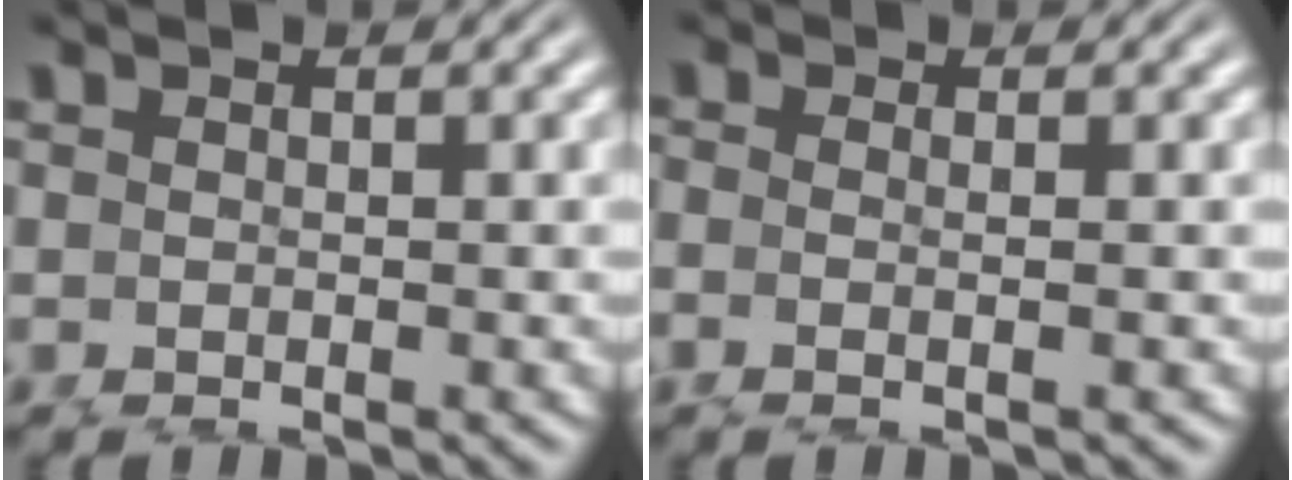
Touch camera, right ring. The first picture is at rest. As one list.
[{"total": 2.0, "force": [-0.4, 1.0, 1.8], "torque": [-0.060, -0.018, 0.005]}]